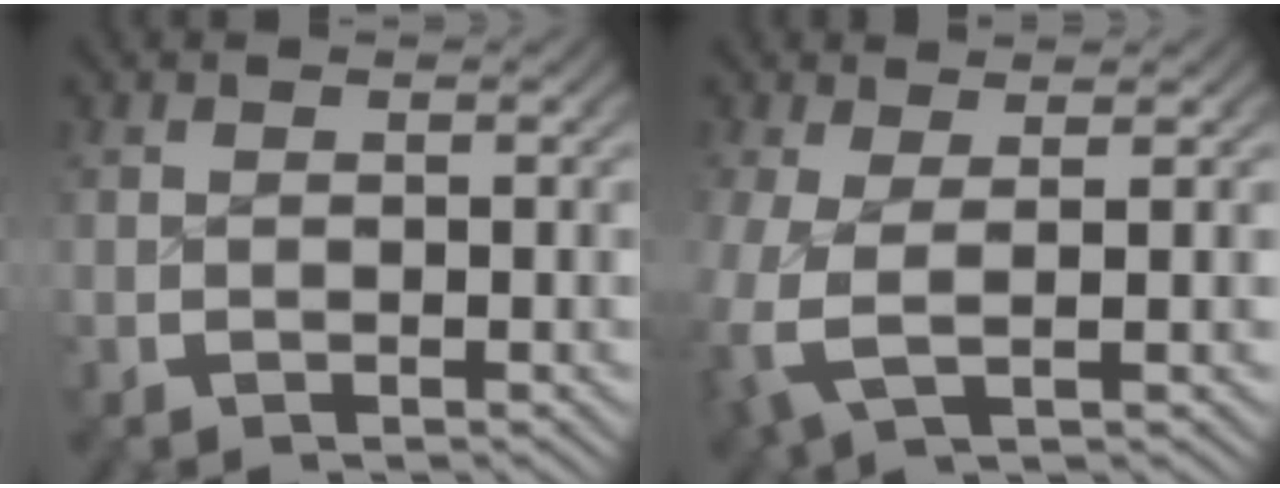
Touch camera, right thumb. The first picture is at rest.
{"total": 4.6, "force": [0.3, 2.0, 4.2], "torque": [-0.118, -0.022, 0.018]}